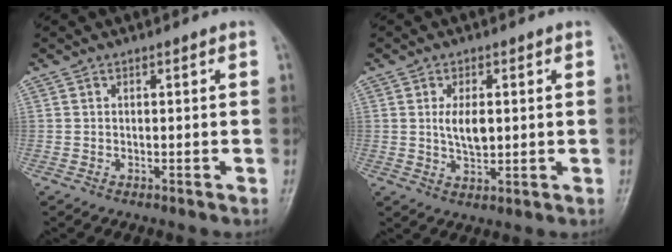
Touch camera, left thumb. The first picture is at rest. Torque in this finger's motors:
{"motor_torque": [0.07, 0.10, 0.79, -0.08, 0.01]}